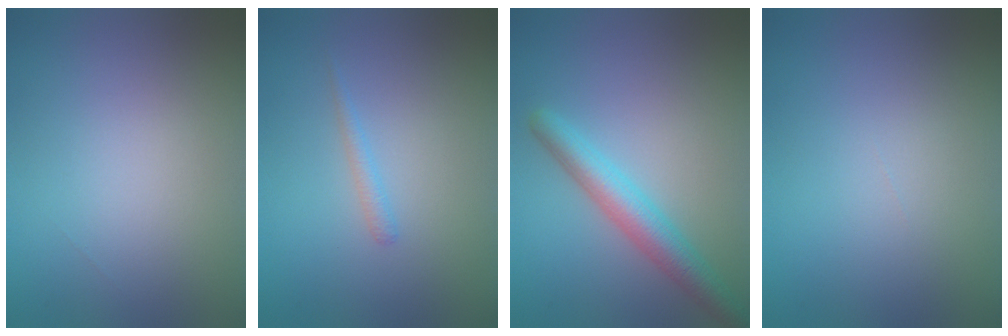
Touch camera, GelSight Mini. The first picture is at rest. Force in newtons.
{"total": 0.9, "press": 0.9, "slide": 0.1}
{"total": 4.0, "press": 4.0, "slide": 0.2}
{"total": 0.0}